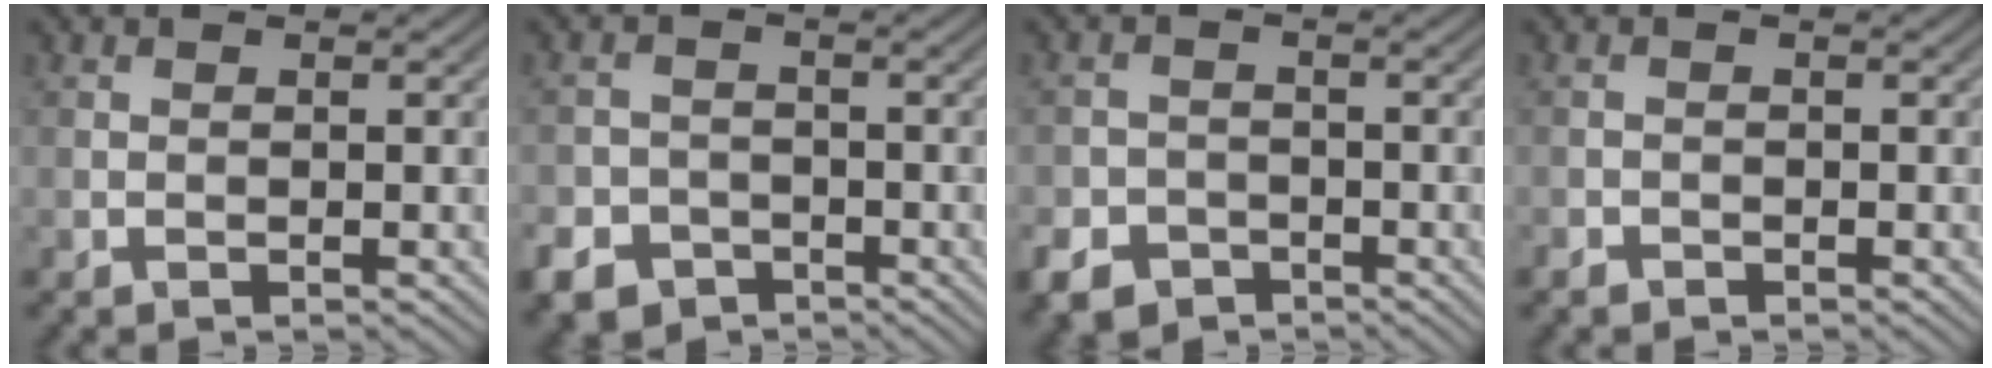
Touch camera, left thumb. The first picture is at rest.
{"total": 5.5, "force": [-3.5, 3.9, 1.5], "torque": [-0.027, -0.006, -0.072]}
{"total": 4.6, "force": [-2.9, 3.2, 1.6], "torque": [-0.035, -0.006, -0.059]}
{"total": 1.0, "force": [-0.8, 0.5, 0.1], "torque": [-0.002, -0.002, -0.018]}